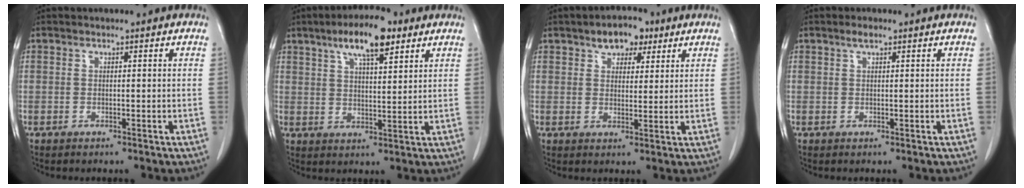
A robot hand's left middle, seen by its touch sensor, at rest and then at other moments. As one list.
[{"total": 9.3, "force": [5.7, 2.4, 7.0], "torque": [-0.123, 0.013, 0.093]}, {"total": 5.6, "force": [3.4, 3.2, 3.2], "torque": [-0.044, 0.015, 0.052]}, {"total": 1.3, "force": [0.8, 0.3, 0.9], "torque": [-0.020, 0.004, 0.015]}]